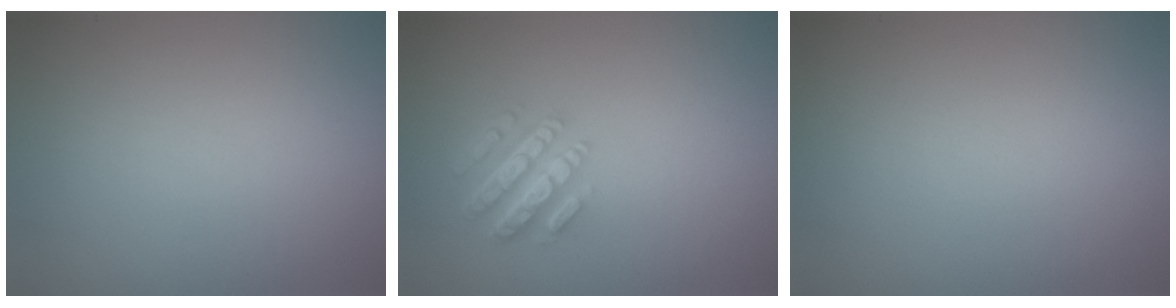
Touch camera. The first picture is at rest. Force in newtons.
{"total": 4.3, "press": 3.2, "slide": 3.0}
{"total": 0.0}